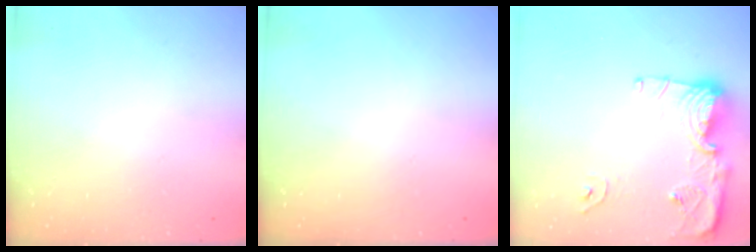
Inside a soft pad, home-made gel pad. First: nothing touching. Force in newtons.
{"total": 0.0}
{"total": 13.8, "press": 13.8, "slide": 1.3}